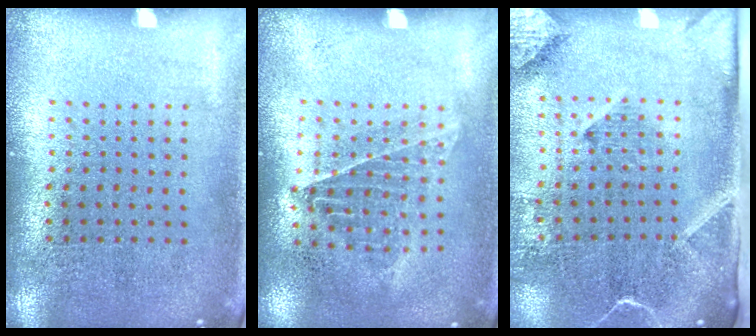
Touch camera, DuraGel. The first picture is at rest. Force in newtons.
{"total": 1.0, "press": 0.9, "slide": 0.3}
{"total": 2.9, "press": 2.1, "slide": 2.0}